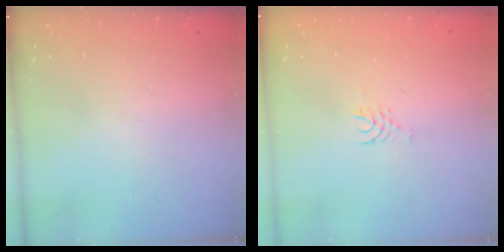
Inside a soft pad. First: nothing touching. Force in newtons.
{"total": 2.5, "press": 2.5, "slide": 0.2}